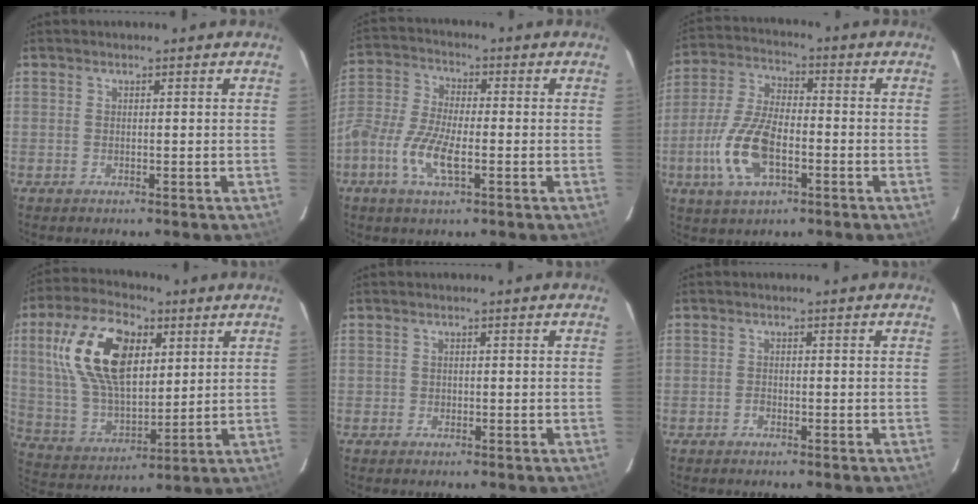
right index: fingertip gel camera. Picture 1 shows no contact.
{"total": 9.7, "force": [-3.6, 3.7, 8.3], "torque": [-0.183, 0.000, -0.077]}
{"total": 13.1, "force": [-4.4, 5.9, 10.8], "torque": [-0.237, 0.000, -0.082]}
{"total": 19.7, "force": [6.6, 10.5, 15.3], "torque": [-0.311, 0.023, 0.132]}
{"total": 0.9, "force": [-0.3, 0.8, 0.0], "torque": [0.002, 0.001, -0.004]}
{"total": 0.9, "force": [-0.6, 0.6, 0.2], "torque": [-0.003, 0.002, -0.013]}